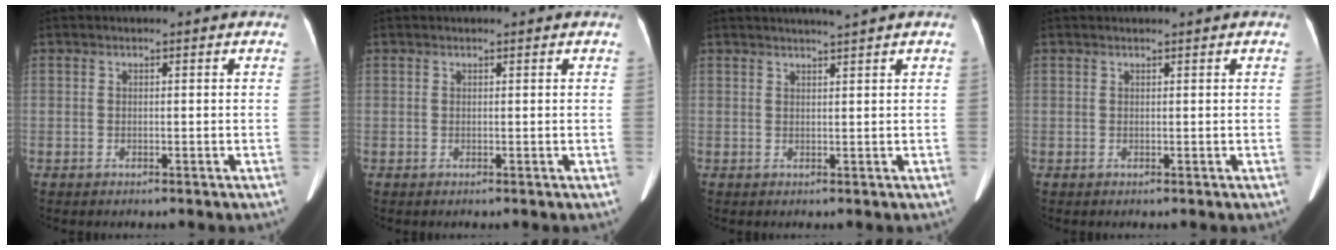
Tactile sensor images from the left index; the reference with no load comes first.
{"total": 0.9, "force": [0.8, 0.1, 0.3], "torque": [-0.004, 0.011, 0.013]}
{"total": 2.5, "force": [2.1, -0.9, 0.9], "torque": [-0.009, 0.002, 0.037]}
{"total": 0.9, "force": [0.8, -0.2, 0.4], "torque": [-0.006, 0.011, 0.020]}